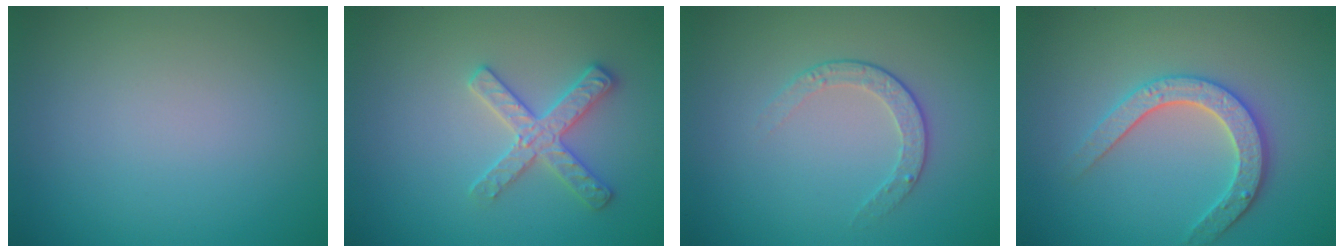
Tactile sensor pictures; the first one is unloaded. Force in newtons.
{"total": 2.9, "press": 2.9, "slide": 0.1}
{"total": 2.1, "press": 1.4, "slide": 1.5}
{"total": 3.3, "press": 3.1, "slide": 1.2}